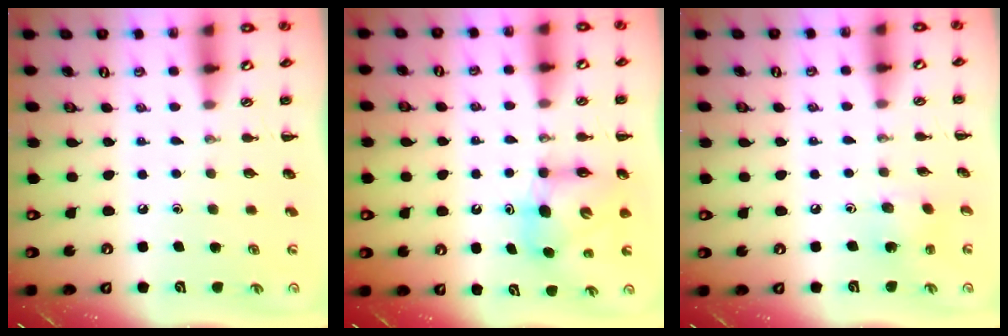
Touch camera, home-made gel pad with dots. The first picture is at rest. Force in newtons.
{"total": 7.3, "press": 7.2, "slide": 0.9}
{"total": 2.2, "press": 2.1, "slide": 0.6}